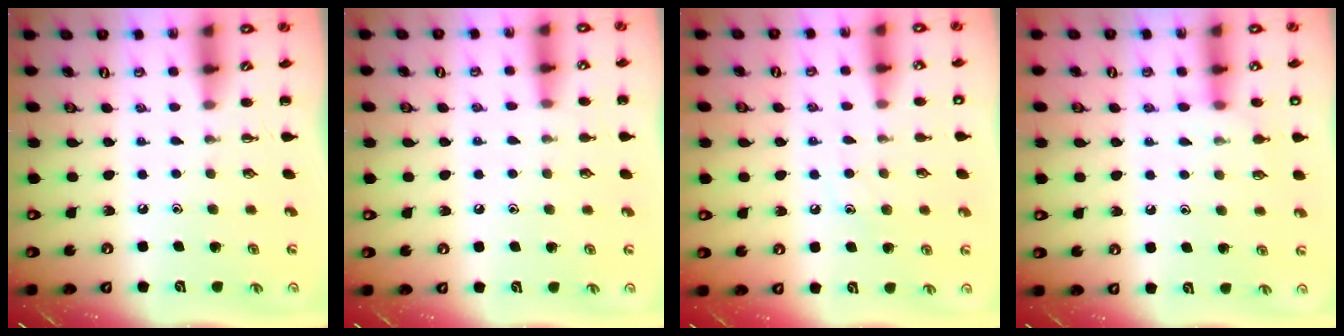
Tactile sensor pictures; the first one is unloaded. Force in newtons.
{"total": 5.6, "press": 5.3, "slide": 1.9}
{"total": 8.1, "press": 7.9, "slide": 1.5}
{"total": 8.8, "press": 8.7, "slide": 1.5}